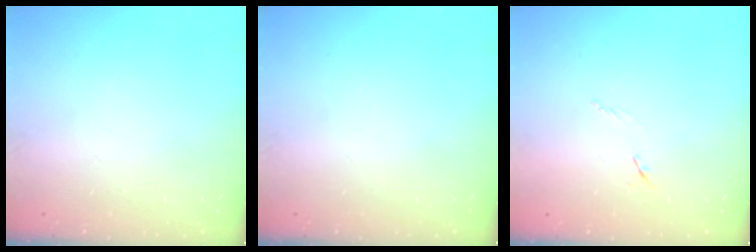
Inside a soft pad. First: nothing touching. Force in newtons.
{"total": 0.0}
{"total": 6.2, "press": 6.1, "slide": 0.9}